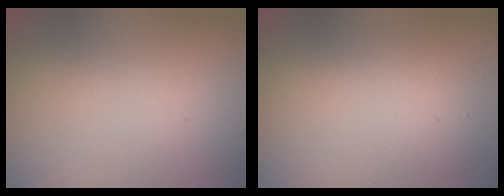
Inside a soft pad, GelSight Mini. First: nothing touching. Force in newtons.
{"total": 5.7, "press": 5.7, "slide": 0.2}